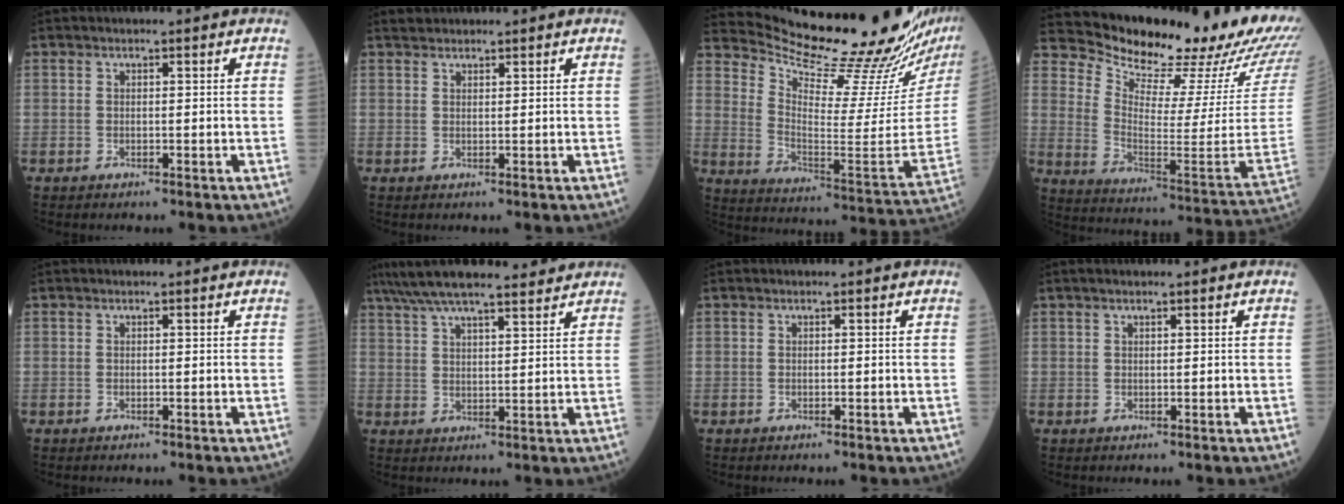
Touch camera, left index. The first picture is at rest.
{"total": 1.2, "force": [1.1, 0.3, 0.0], "torque": [-0.008, 0.009, 0.024]}
{"total": 24.0, "force": [21.9, -0.3, 9.8], "torque": [-0.171, -0.124, 0.305]}
{"total": 25.1, "force": [23.5, 2.0, 8.4], "torque": [-0.155, -0.138, 0.305]}
{"total": 0.0}
{"total": 16.3, "force": [14.1, 2.5, 7.7], "torque": [-0.147, 0.033, 0.217]}
{"total": 0.0}
{"total": 1.0, "force": [0.7, 0.0, 0.8], "torque": [-0.015, 0.010, 0.013]}